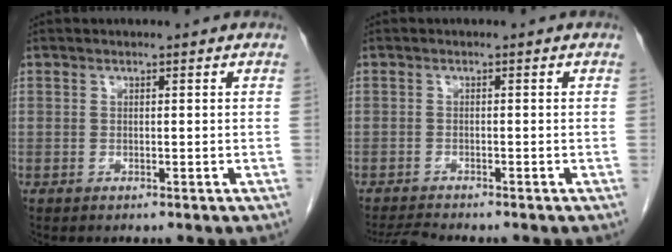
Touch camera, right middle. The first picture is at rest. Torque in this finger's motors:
{"motor_torque": [0.07, -0.06, 0.00, -0.01]}